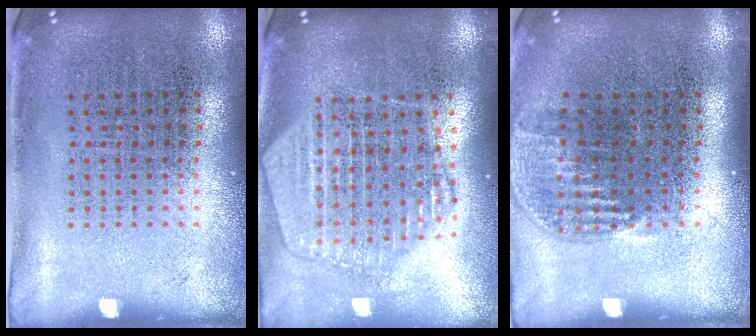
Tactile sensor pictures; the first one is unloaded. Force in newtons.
{"total": 2.1, "press": 1.9, "slide": 0.9}
{"total": 1.1, "press": 0.9, "slide": 0.6}